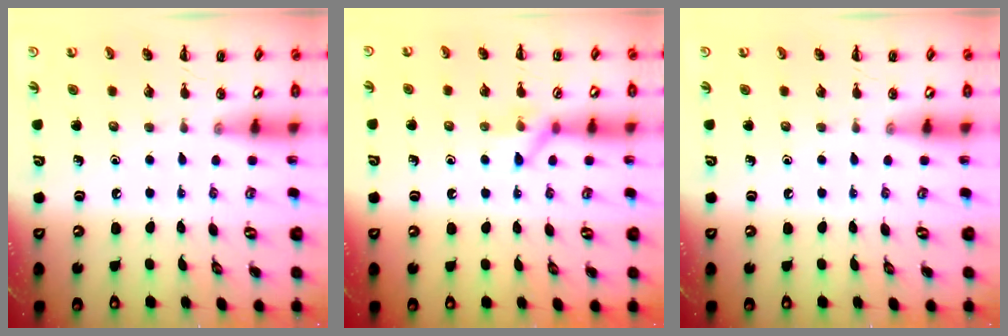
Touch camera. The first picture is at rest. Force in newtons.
{"total": 6.9, "press": 6.8, "slide": 0.9}
{"total": 0.0}